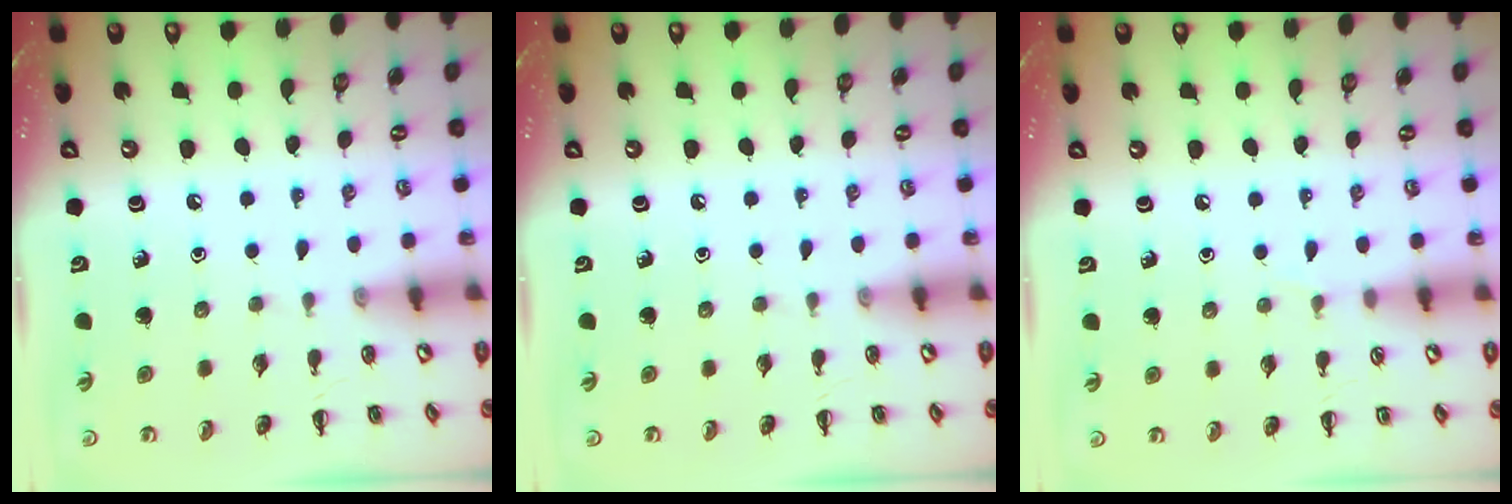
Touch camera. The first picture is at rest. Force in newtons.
{"total": 0.0}
{"total": 2.9, "press": 2.7, "slide": 1.1}